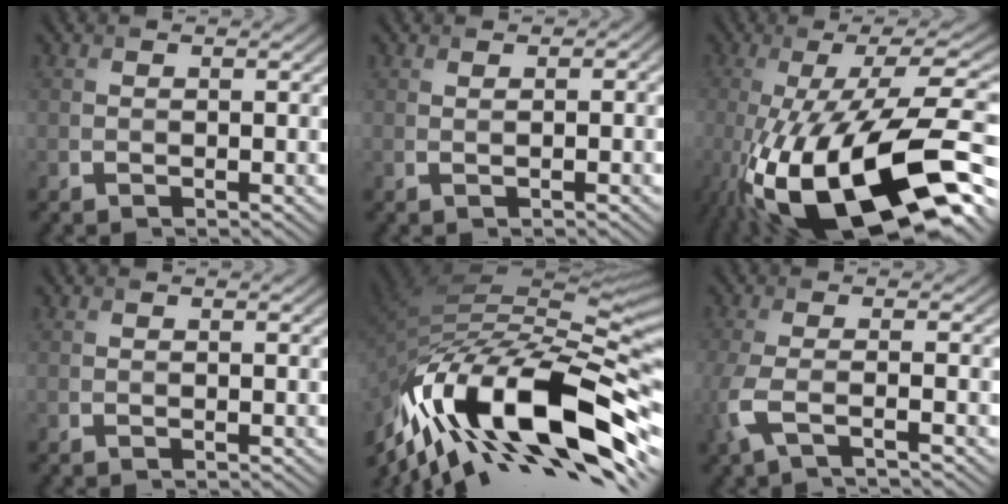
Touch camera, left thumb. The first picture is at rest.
{"total": 1.3, "force": [0.5, 0.4, 1.1], "torque": [-0.015, 0.001, 0.002]}
{"total": 19.6, "force": [-9.1, 5.6, 16.4], "torque": [-0.272, -0.004, -0.152]}
{"total": 0.0}
{"total": 18.1, "force": [-7.4, 6.6, 15.1], "torque": [-0.298, -0.009, -0.135]}
{"total": 4.2, "force": [-2.1, 1.1, 3.4], "torque": [-0.083, -0.016, -0.054]}